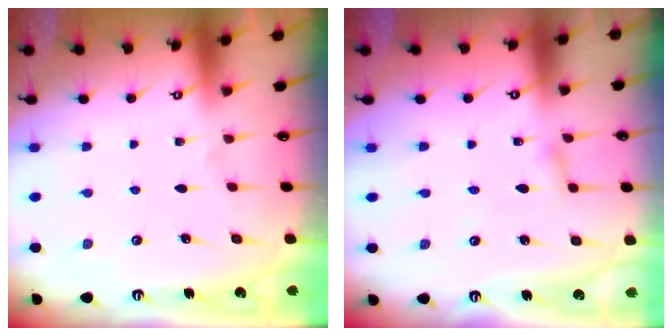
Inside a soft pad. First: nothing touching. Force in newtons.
{"total": 2.9, "press": 2.9, "slide": 0.3}